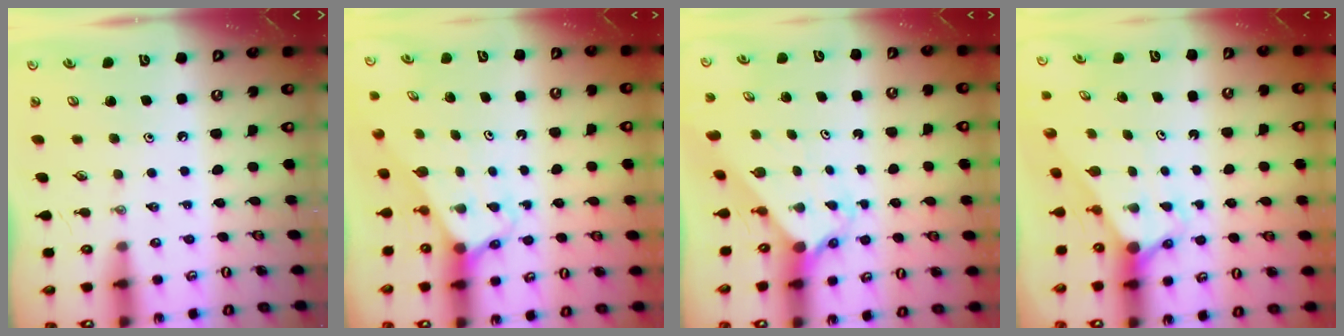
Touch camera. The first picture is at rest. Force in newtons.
{"total": 2.7, "press": 2.7, "slide": 0.1}
{"total": 2.2, "press": 2.2, "slide": 0.2}
{"total": 2.8, "press": 2.8, "slide": 0.0}